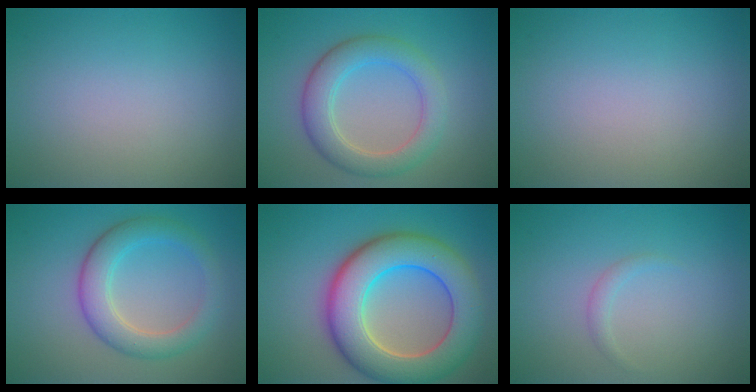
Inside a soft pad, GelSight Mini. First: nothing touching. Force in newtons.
{"total": 4.7, "press": 4.7, "slide": 0.1}
{"total": 0.0}
{"total": 4.5, "press": 4.5, "slide": 0.1}
{"total": 10.4, "press": 10.4, "slide": 0.8}
{"total": 0.9, "press": 0.9, "slide": 0.0}